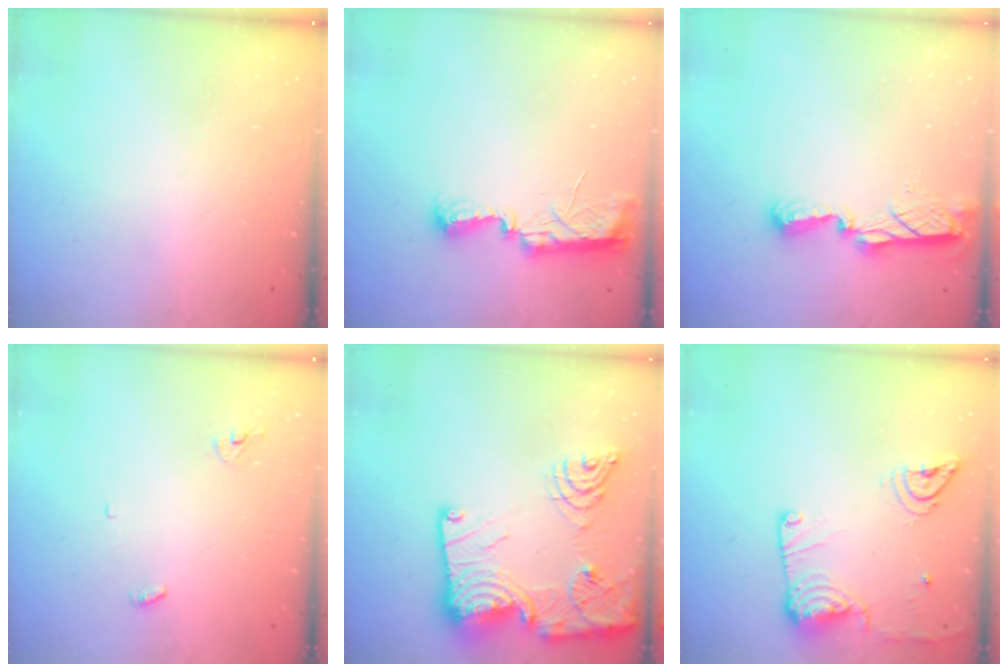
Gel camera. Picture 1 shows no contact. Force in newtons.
{"total": 8.5, "press": 8.3, "slide": 2.0}
{"total": 7.8, "press": 7.7, "slide": 0.3}
{"total": 3.3, "press": 3.2, "slide": 0.3}
{"total": 25.2, "press": 25.1, "slide": 2.6}
{"total": 13.5, "press": 13.4, "slide": 1.7}